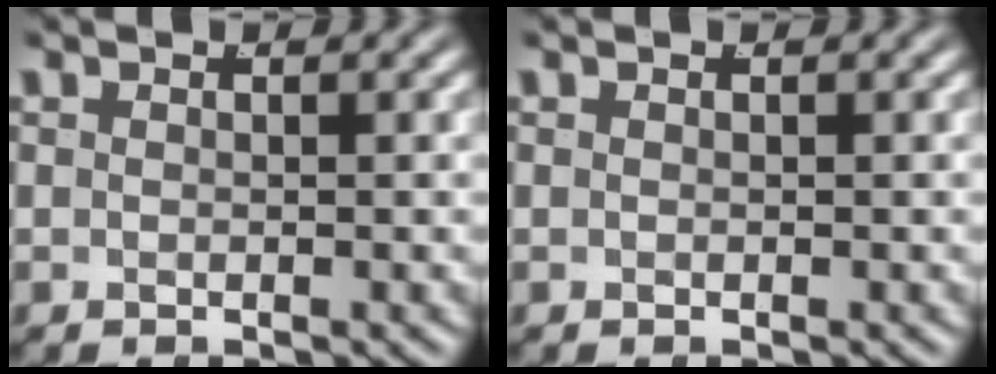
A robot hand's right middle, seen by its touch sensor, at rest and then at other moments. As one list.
[{"total": 0.0}]